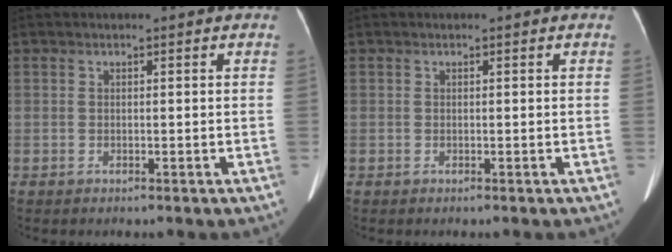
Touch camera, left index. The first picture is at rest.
{"total": 0.0}